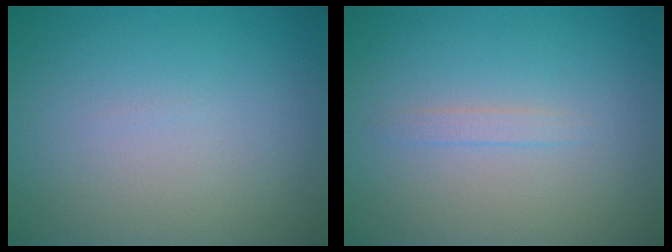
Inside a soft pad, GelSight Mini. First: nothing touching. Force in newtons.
{"total": 0.9, "press": 0.8, "slide": 0.1}